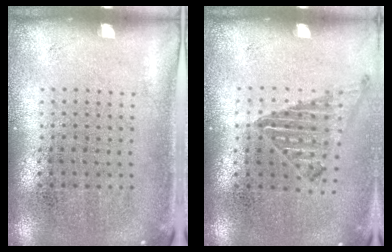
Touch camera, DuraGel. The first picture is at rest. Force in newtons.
{"total": 1.0, "press": 1.0, "slide": 0.2}